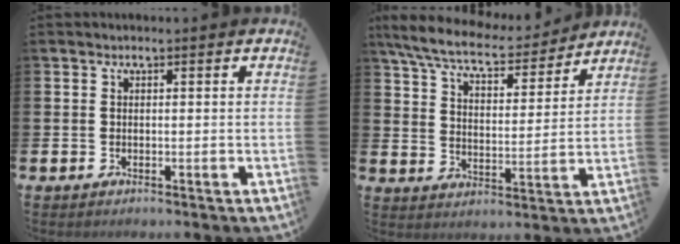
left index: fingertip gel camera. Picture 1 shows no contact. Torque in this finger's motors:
{"motor_torque": [1.03, -1.11, 0.23, 0.21]}